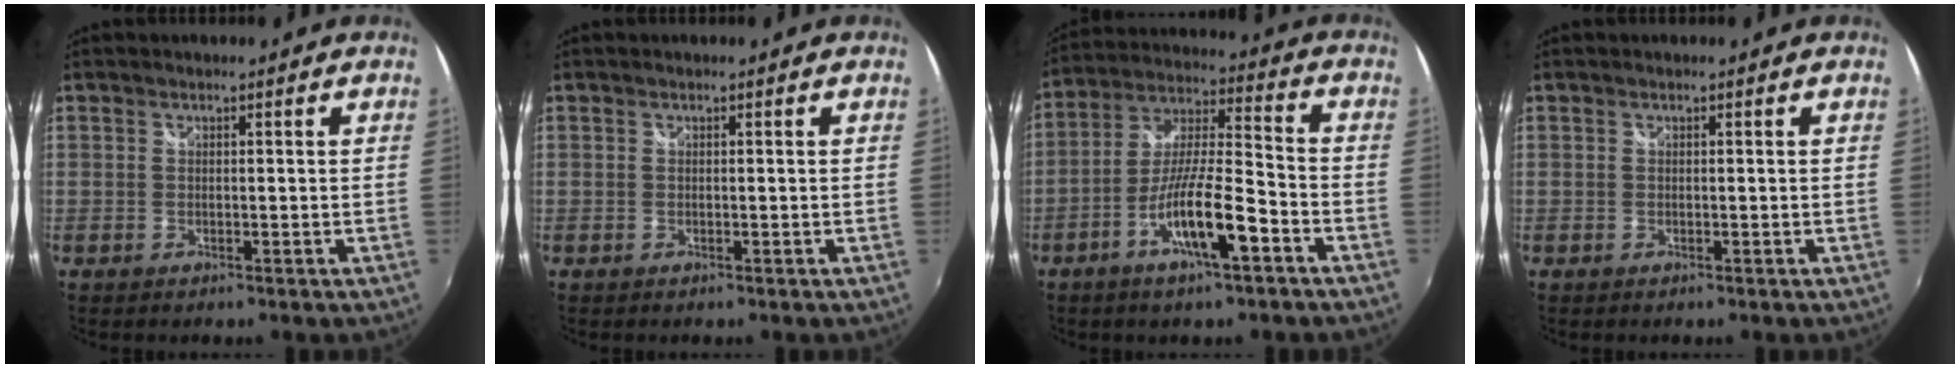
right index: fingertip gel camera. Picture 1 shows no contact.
{"total": 0.0}
{"total": 12.9, "force": [-6.3, 2.0, 11.0], "torque": [-0.217, -0.004, -0.117]}
{"total": 0.0}